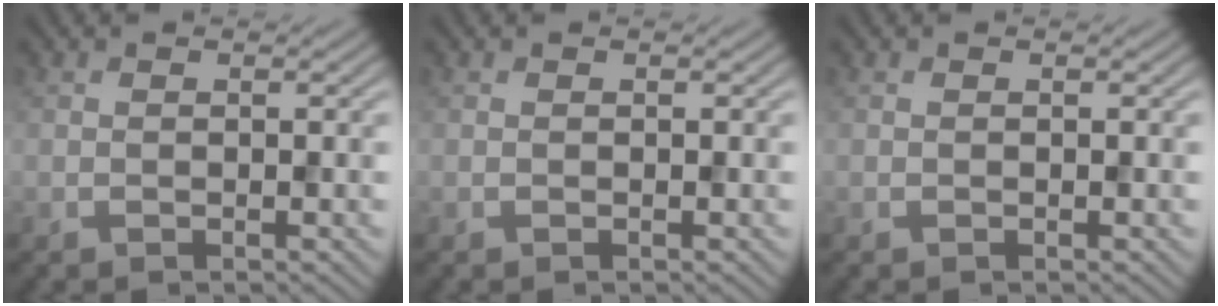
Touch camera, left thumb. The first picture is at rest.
{"total": 0.0}
{"total": 0.0}